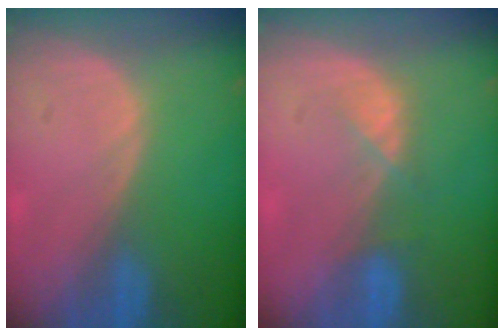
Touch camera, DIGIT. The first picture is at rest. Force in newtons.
{"total": 2.6, "press": 2.5, "slide": 0.8}